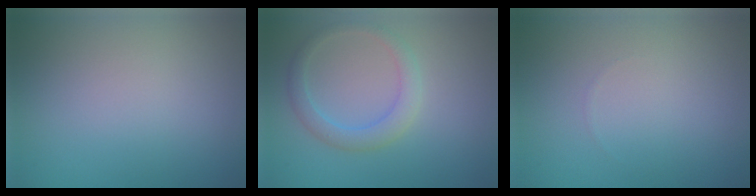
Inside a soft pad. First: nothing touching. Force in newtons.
{"total": 2.5, "press": 2.5, "slide": 0.1}
{"total": 0.0}